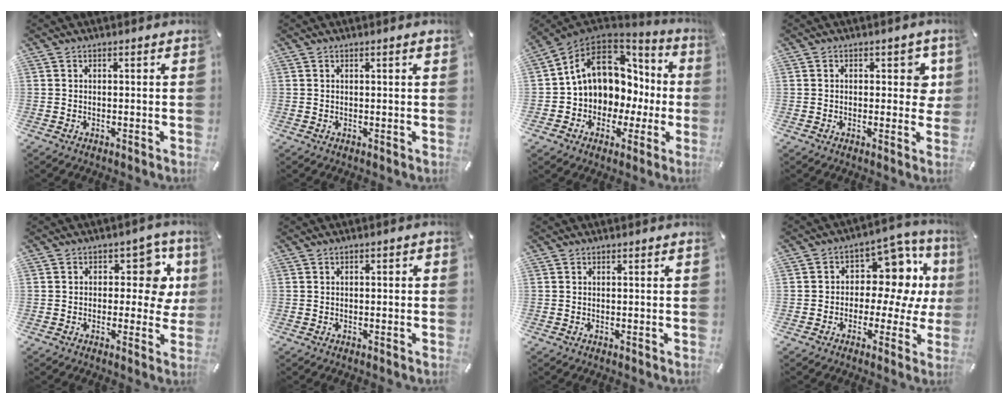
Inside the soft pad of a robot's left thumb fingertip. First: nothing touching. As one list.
[{"total": 1.3, "force": [0.4, 0.2, 1.2], "torque": [-0.024, 0.001, 0.006]}, {"total": 12.6, "force": [4.1, 10.0, 6.5], "torque": [-0.119, -0.029, 0.079]}, {"total": 5.1, "force": [0.8, 3.0, 4.1], "torque": [-0.042, -0.004, 0.005]}, {"total": 9.9, "force": [2.6, 6.1, 7.3], "torque": [-0.092, -0.008, 0.040]}, {"total": 1.1, "force": [-0.6, 0.5, 0.7], "torque": [-0.013, 0.003, -0.012]}, {"total": 0.0}, {"total": 11.6, "force": [2.8, 8.1, 7.7], "torque": [-0.102, -0.029, 0.051]}]